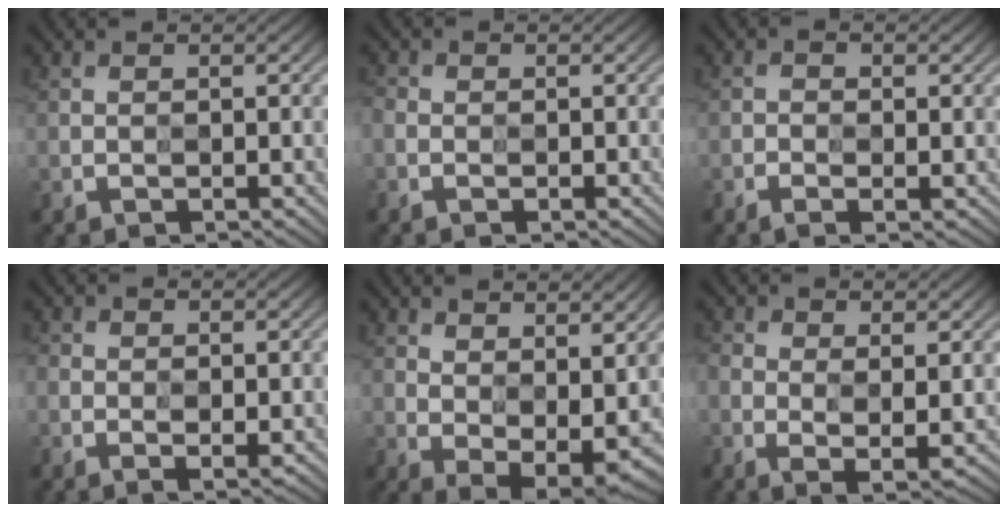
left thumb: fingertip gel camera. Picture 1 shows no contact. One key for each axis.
{"total": 2.9, "fx": -1.1, "fy": 2.1, "fz": 1.7, "tx": -0.048, "ty": -0.007, "tz": -0.028}
{"total": 2.2, "fx": -1.1, "fy": 1.0, "fz": 1.6, "tx": -0.025, "ty": -0.004, "tz": -0.023}
{"total": 2.3, "fx": -0.7, "fy": 1.4, "fz": 1.6, "tx": -0.038, "ty": -0.005, "tz": -0.016}
{"total": 6.7, "fx": 2.4, "fy": 3.4, "fz": 5.2, "tx": -0.094, "ty": -0.013, "tz": 0.055}
{"total": 4.9, "fx": -0.2, "fy": 2.4, "fz": 4.3, "tx": -0.105, "ty": -0.012, "tz": 0.002}